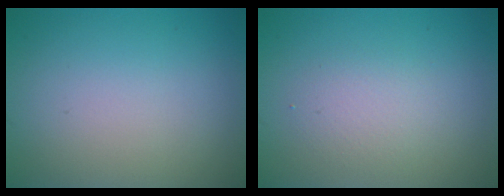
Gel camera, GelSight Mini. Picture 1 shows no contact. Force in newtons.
{"total": 1.9, "press": 1.9, "slide": 0.1}